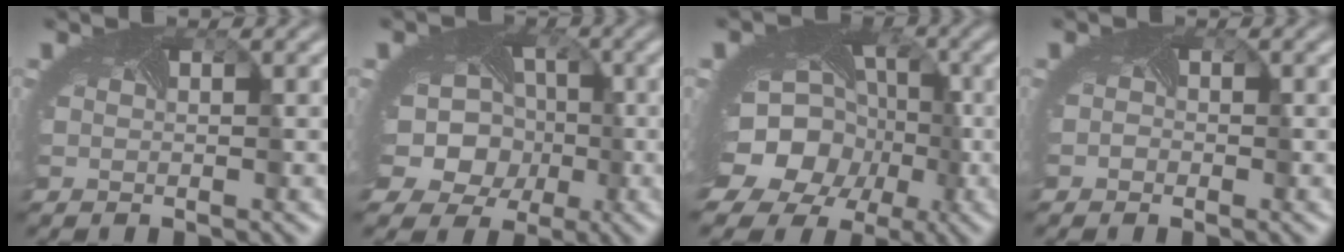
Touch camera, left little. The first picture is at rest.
{"total": 13.6, "force": [-1.7, 11.8, 6.6], "torque": [-0.148, -0.006, -0.050]}
{"total": 17.0, "force": [-5.0, 13.8, 8.6], "torque": [-0.165, -0.036, -0.084]}
{"total": 1.1, "force": [-0.3, 1.0, 0.4], "torque": [0.003, 0.000, -0.007]}